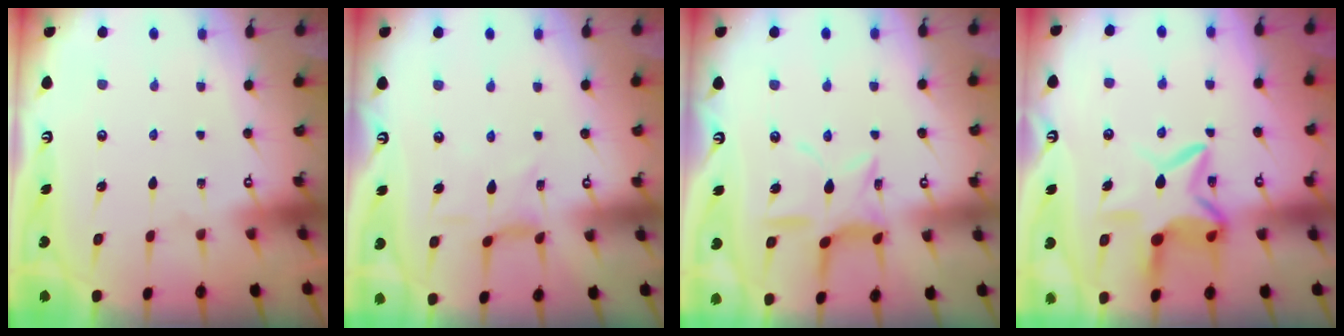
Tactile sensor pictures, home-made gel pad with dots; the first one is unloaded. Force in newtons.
{"total": 2.5, "press": 2.5, "slide": 0.4}
{"total": 11.8, "press": 11.7, "slide": 0.8}
{"total": 11.0, "press": 11.0, "slide": 1.0}